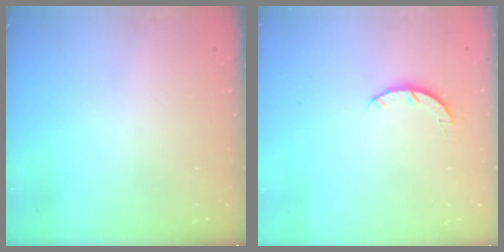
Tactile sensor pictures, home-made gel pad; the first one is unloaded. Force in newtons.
{"total": 3.0, "press": 3.0, "slide": 0.4}